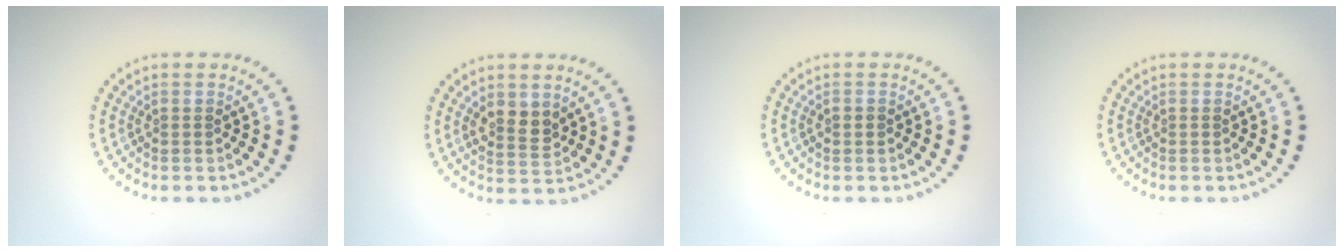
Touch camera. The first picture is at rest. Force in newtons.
{"total": 2.4, "press": 2.3, "slide": 0.8}
{"total": 1.0, "press": 1.0, "slide": 0.0}
{"total": 0.0}